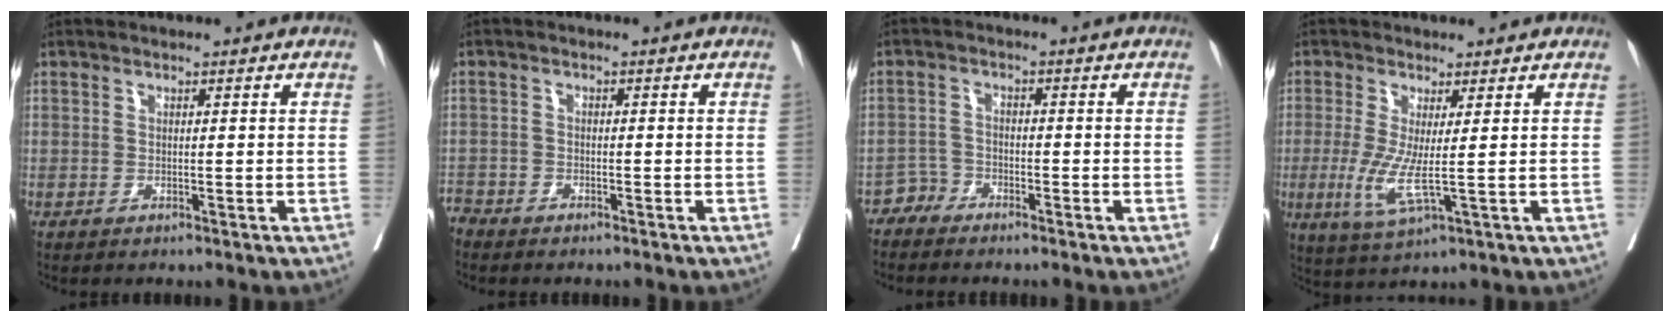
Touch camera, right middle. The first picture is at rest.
{"total": 2.5, "force": [-2.3, 0.9, -0.5], "torque": [0.007, 0.000, -0.048]}
{"total": 2.1, "force": [-1.9, 0.6, -0.8], "torque": [0.022, -0.001, -0.038]}
{"total": 5.9, "force": [-0.5, 0.5, 5.9], "torque": [-0.127, -0.020, -0.007]}